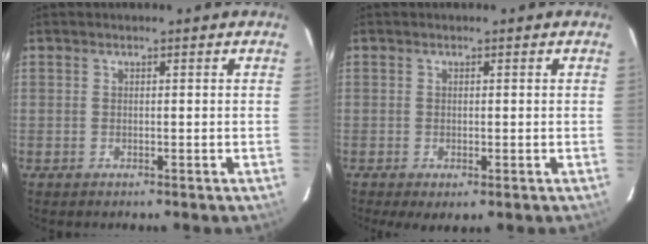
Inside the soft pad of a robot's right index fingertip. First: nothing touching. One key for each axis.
{"total": 2.2, "fx": -0.7, "fy": 0.6, "fz": 2.0, "tx": -0.039, "ty": -0.010, "tz": -0.007}